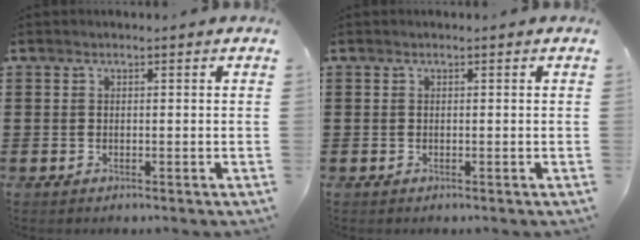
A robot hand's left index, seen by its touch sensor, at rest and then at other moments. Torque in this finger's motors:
{"motor_torque": [-0.02, -0.02, 0.00, 0.00]}